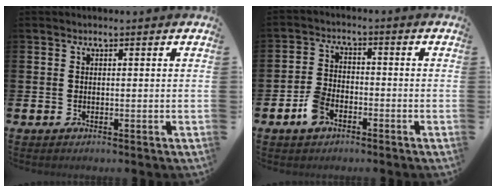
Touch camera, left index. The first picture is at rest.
{"total": 4.4, "force": [-2.7, 2.5, 2.4], "torque": [-0.052, 0.014, -0.050]}